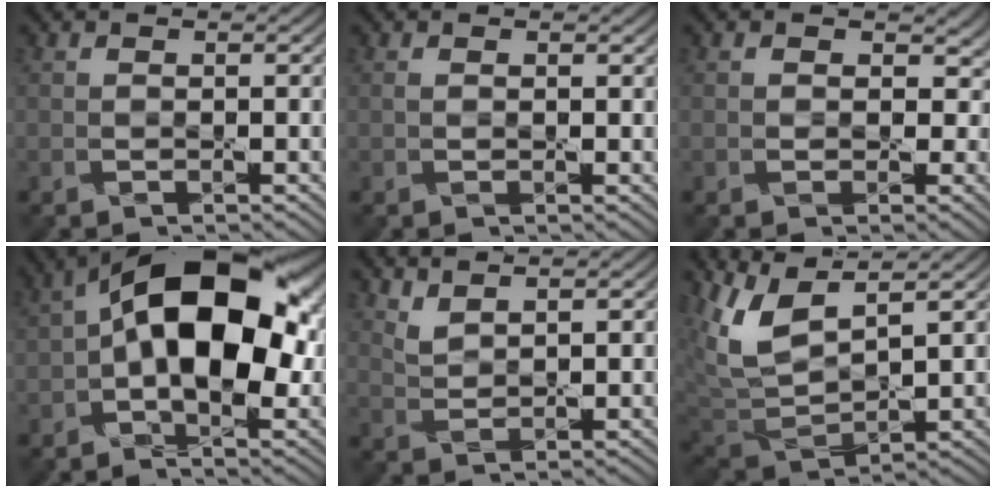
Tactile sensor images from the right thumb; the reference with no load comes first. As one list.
[{"total": 1.0, "force": [0.3, 0.6, 0.7], "torque": [-0.017, -0.002, 0.006]}, {"total": 4.1, "force": [0.4, 3.4, 2.3], "torque": [-0.020, -0.003, 0.003]}, {"total": 16.3, "force": [1.5, 9.1, 13.4], "torque": [-0.209, 0.025, 0.007]}, {"total": 3.3, "force": [2.6, 1.2, 1.6], "torque": [-0.043, -0.004, 0.060]}, {"total": 10.2, "force": [6.1, 4.0, 7.1], "torque": [-0.180, 0.007, 0.124]}]